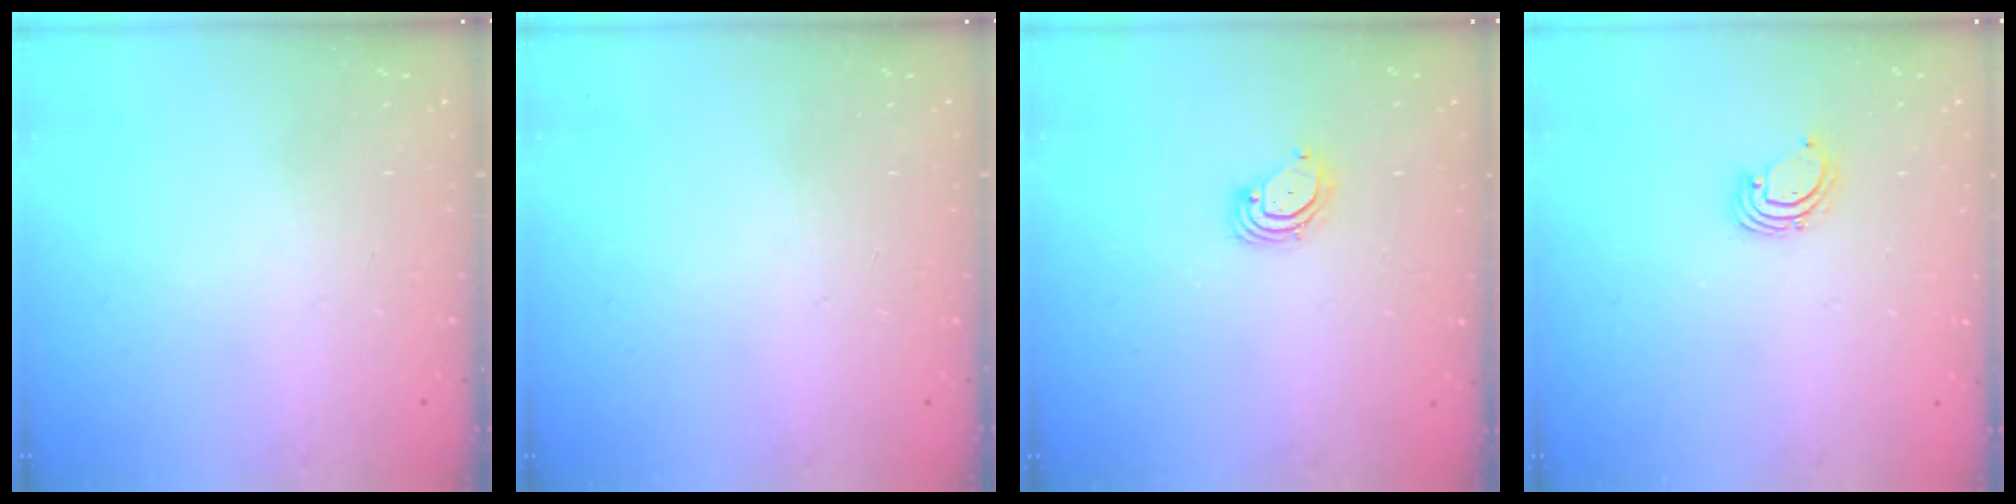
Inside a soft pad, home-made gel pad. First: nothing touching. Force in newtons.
{"total": 0.0}
{"total": 3.4, "press": 3.4, "slide": 0.3}
{"total": 1.6, "press": 1.6, "slide": 0.1}